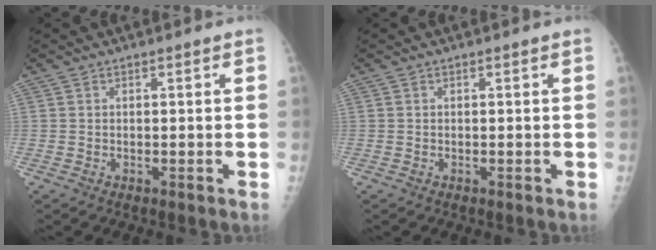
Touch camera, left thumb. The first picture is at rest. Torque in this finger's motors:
{"motor_torque": [0.03, 0.14, 0.22, -0.05, 0.00]}